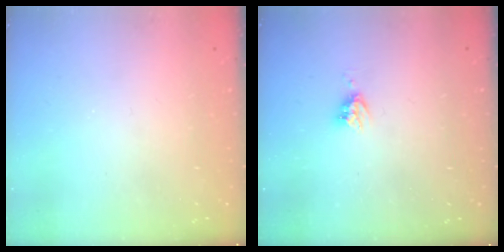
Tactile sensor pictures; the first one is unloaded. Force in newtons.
{"total": 4.1, "press": 4.1, "slide": 0.1}